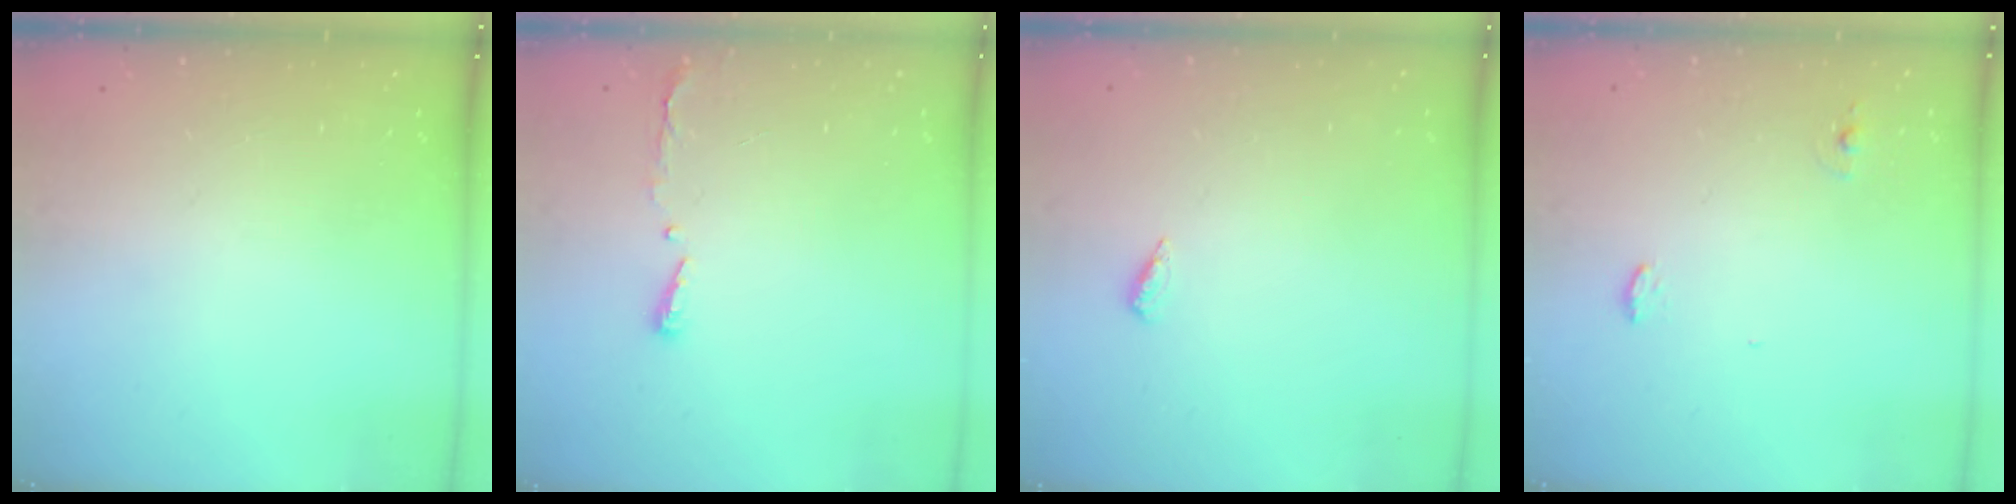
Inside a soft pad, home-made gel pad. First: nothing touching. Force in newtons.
{"total": 3.7, "press": 3.7, "slide": 0.6}
{"total": 2.6, "press": 2.2, "slide": 1.3}
{"total": 5.1, "press": 4.5, "slide": 2.4}